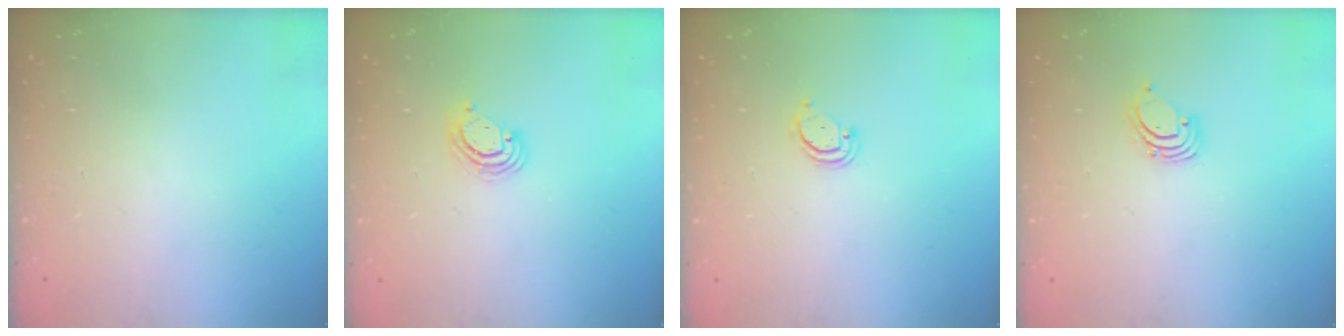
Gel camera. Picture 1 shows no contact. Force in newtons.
{"total": 4.0, "press": 4.0, "slide": 0.3}
{"total": 2.9, "press": 2.9, "slide": 0.2}
{"total": 1.4, "press": 1.4, "slide": 0.1}